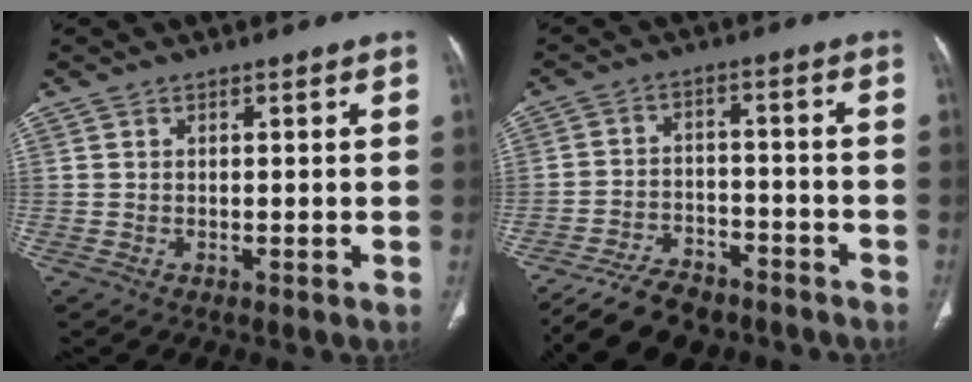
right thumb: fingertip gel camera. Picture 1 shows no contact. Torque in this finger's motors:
{"motor_torque": [3.13, 0.05, 0.69, -1.56, 0.07]}